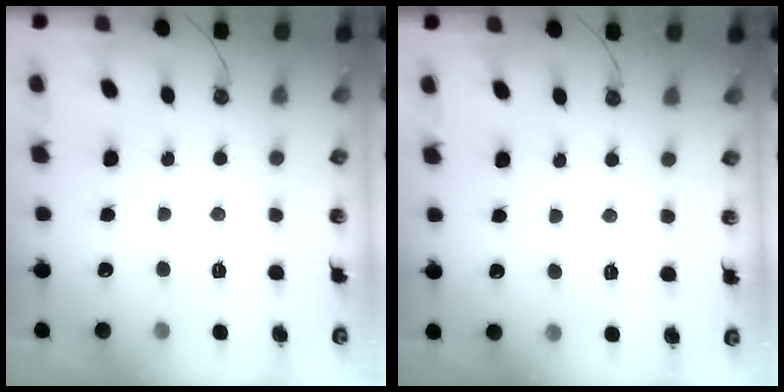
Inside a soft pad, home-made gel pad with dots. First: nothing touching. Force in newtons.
{"total": 4.1, "press": 4.0, "slide": 0.4}